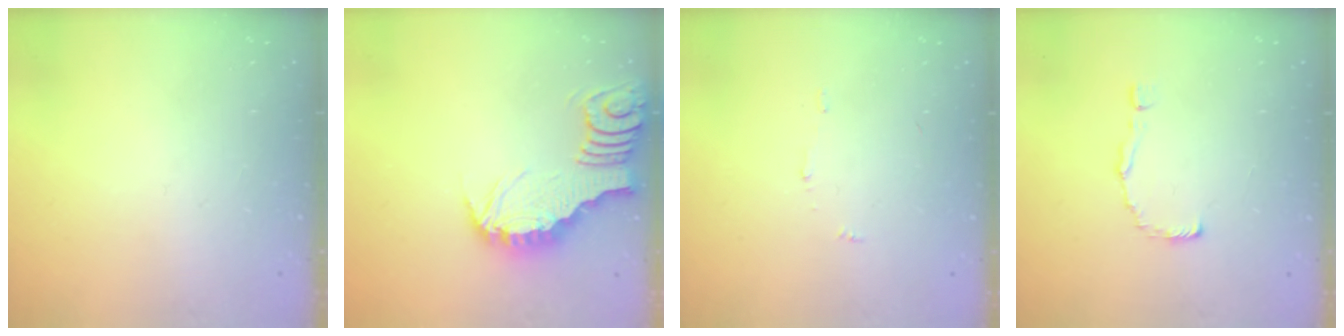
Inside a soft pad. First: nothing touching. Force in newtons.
{"total": 3.4, "press": 3.4, "slide": 0.2}
{"total": 4.4, "press": 4.3, "slide": 0.4}
{"total": 2.5, "press": 2.5, "slide": 0.1}